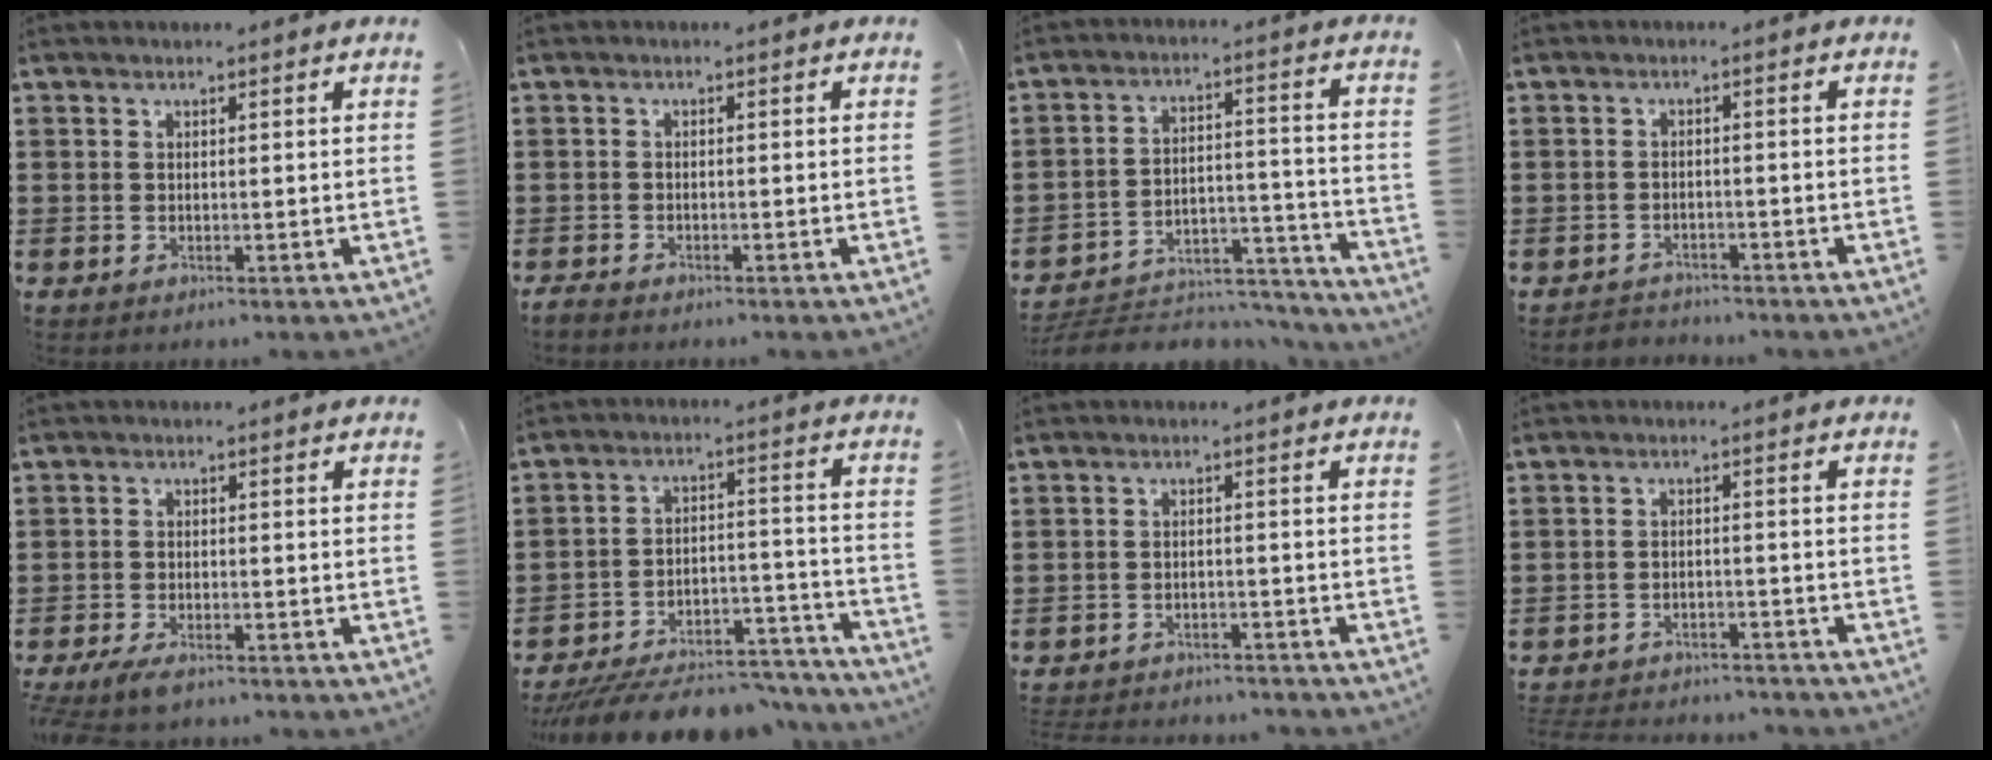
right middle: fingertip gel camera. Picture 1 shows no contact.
{"total": 1.1, "force": [-1.1, 0.2, 0.2], "torque": [-0.006, 0.000, -0.023]}
{"total": 5.6, "force": [-5.2, 1.5, 1.4], "torque": [-0.019, 0.013, -0.104]}
{"total": 2.1, "force": [-2.1, 0.5, -0.3], "torque": [-0.002, 0.001, -0.048]}
{"total": 2.7, "force": [-2.4, 0.4, 1.1], "torque": [-0.036, -0.004, -0.053]}
{"total": 8.0, "force": [-7.5, 2.0, 1.9], "torque": [-0.022, 0.025, -0.143]}
{"total": 2.8, "force": [-2.8, 0.3, -0.1], "torque": [-0.005, -0.001, -0.060]}
{"total": 3.2, "force": [-3.2, 0.3, 0.0], "torque": [-0.006, 0.001, -0.070]}